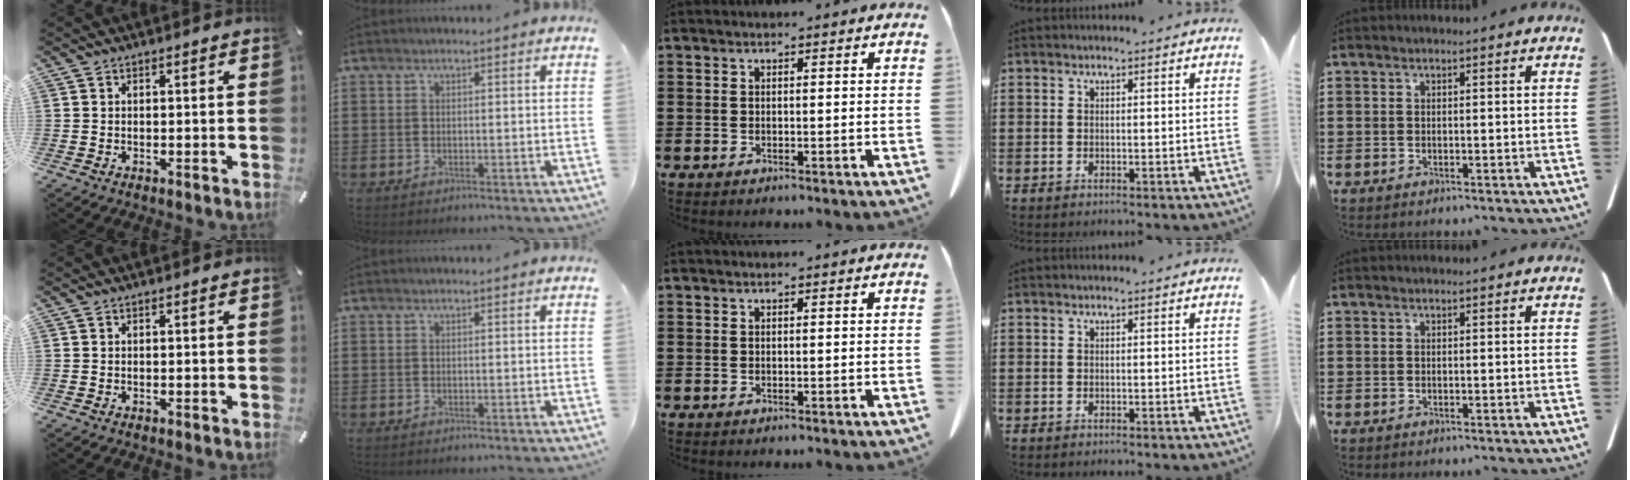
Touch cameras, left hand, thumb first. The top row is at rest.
{}